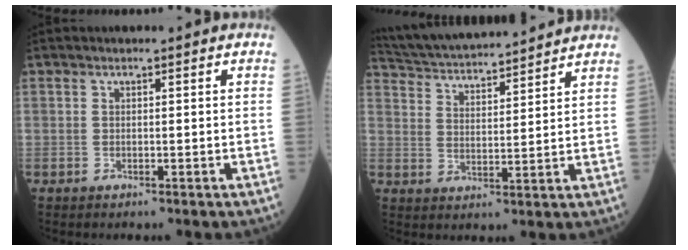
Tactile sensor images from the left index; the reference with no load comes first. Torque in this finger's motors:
{"motor_torque": [-0.37, -0.78, 0.13, 0.06]}